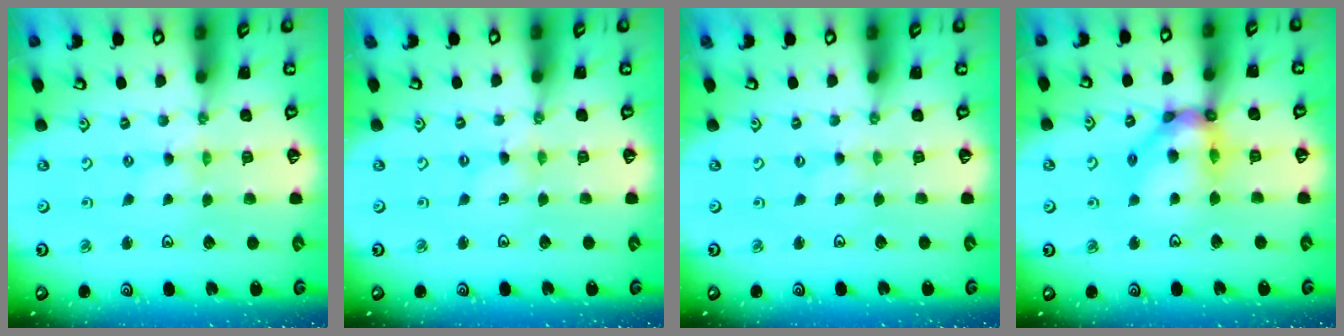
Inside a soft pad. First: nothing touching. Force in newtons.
{"total": 0.7, "press": 0.7, "slide": 0.1}
{"total": 0.0}
{"total": 13.4, "press": 13.3, "slide": 1.6}